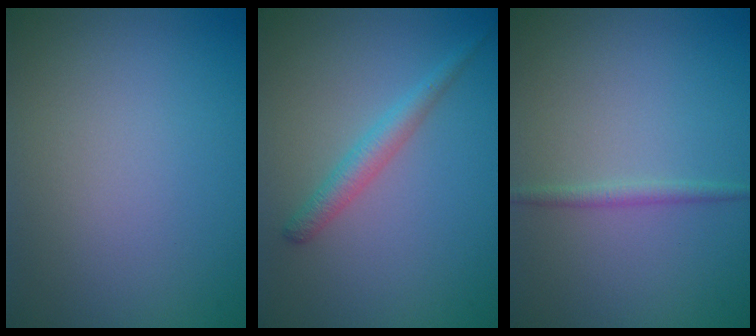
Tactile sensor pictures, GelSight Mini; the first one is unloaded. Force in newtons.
{"total": 2.2, "press": 2.2, "slide": 0.0}
{"total": 1.1, "press": 1.1, "slide": 0.0}